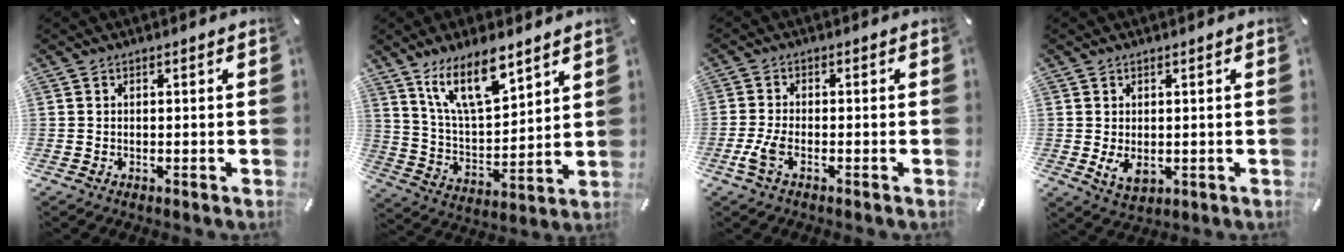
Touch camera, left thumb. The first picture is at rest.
{"total": 14.9, "force": [10.4, 5.8, 9.0], "torque": [-0.178, -0.043, 0.188]}
{"total": 4.4, "force": [-1.8, 1.9, 3.5], "torque": [-0.082, -0.001, -0.034]}
{"total": 4.1, "force": [-0.2, 2.8, 3.0], "torque": [-0.057, -0.010, -0.008]}